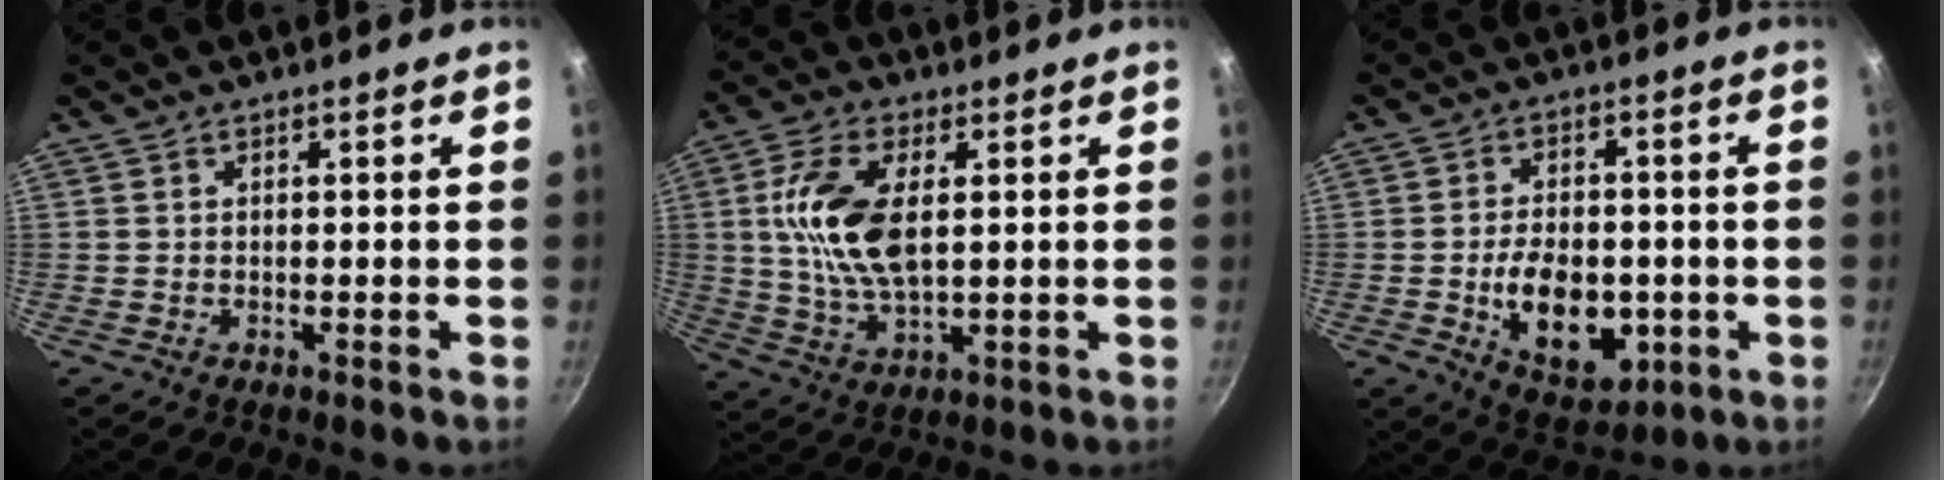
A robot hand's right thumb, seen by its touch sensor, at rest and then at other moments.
{"total": 13.0, "force": [2.0, 6.5, 11.1], "torque": [-0.212, 0.002, 0.037]}
{"total": 13.8, "force": [-2.7, 8.8, 10.2], "torque": [-0.126, 0.003, -0.029]}